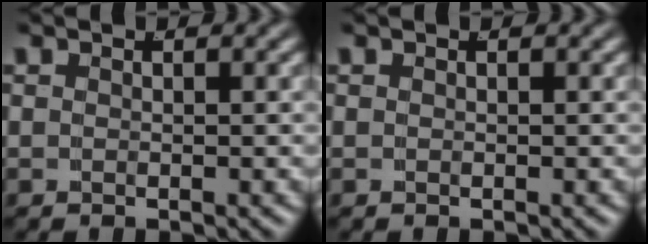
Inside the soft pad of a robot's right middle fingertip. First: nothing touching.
{"total": 0.0}